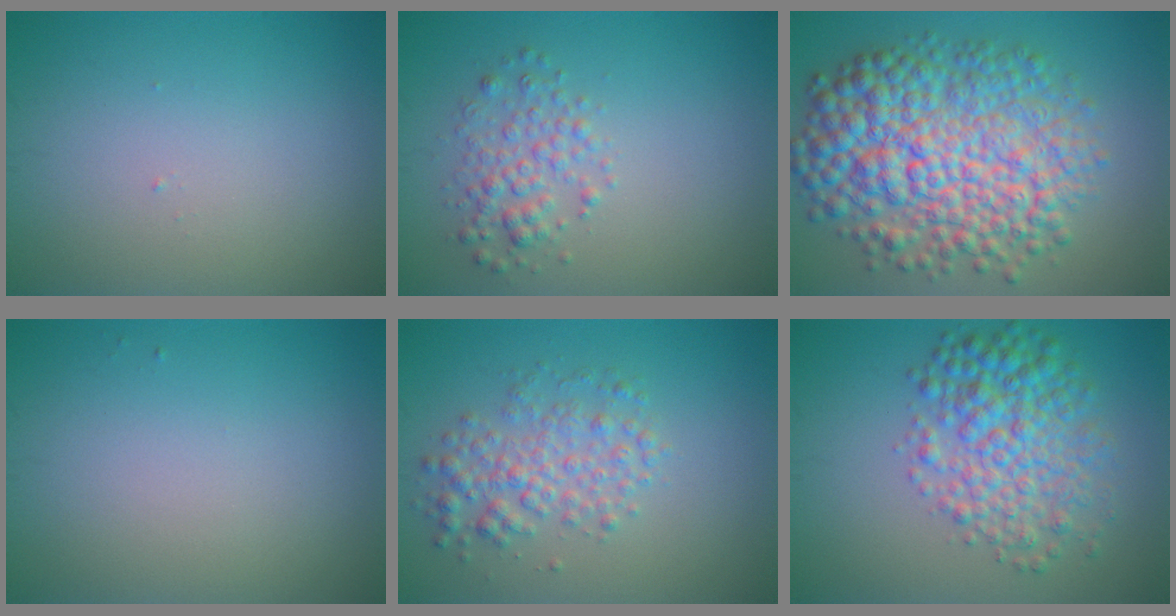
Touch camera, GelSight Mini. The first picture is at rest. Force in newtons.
{"total": 2.6, "press": 2.6, "slide": 0.0}
{"total": 11.2, "press": 11.2, "slide": 0.2}
{"total": 0.0}
{"total": 3.4, "press": 3.4, "slide": 0.0}
{"total": 6.1, "press": 6.1, "slide": 0.0}